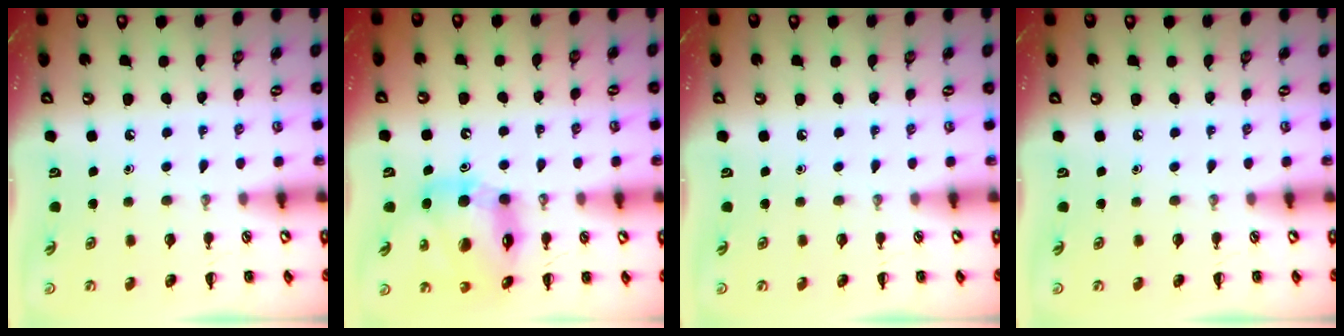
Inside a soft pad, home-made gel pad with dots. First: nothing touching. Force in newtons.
{"total": 14.8, "press": 14.1, "slide": 4.4}
{"total": 0.0}
{"total": 0.0}